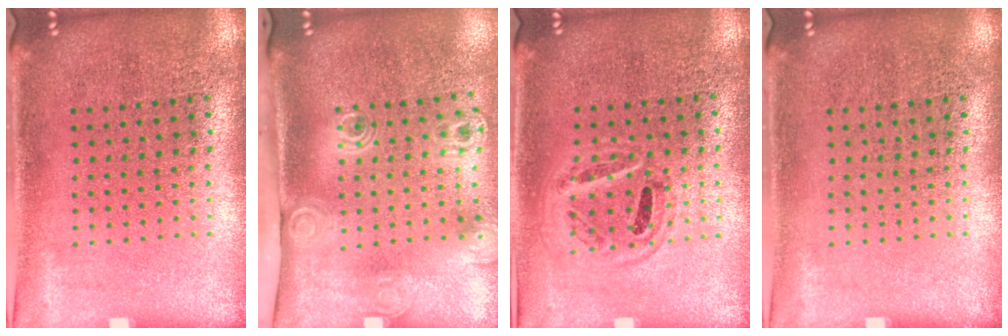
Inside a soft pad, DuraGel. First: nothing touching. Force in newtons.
{"total": 2.1, "press": 1.5, "slide": 1.5}
{"total": 0.9, "press": 0.9, "slide": 0.2}
{"total": 0.0}